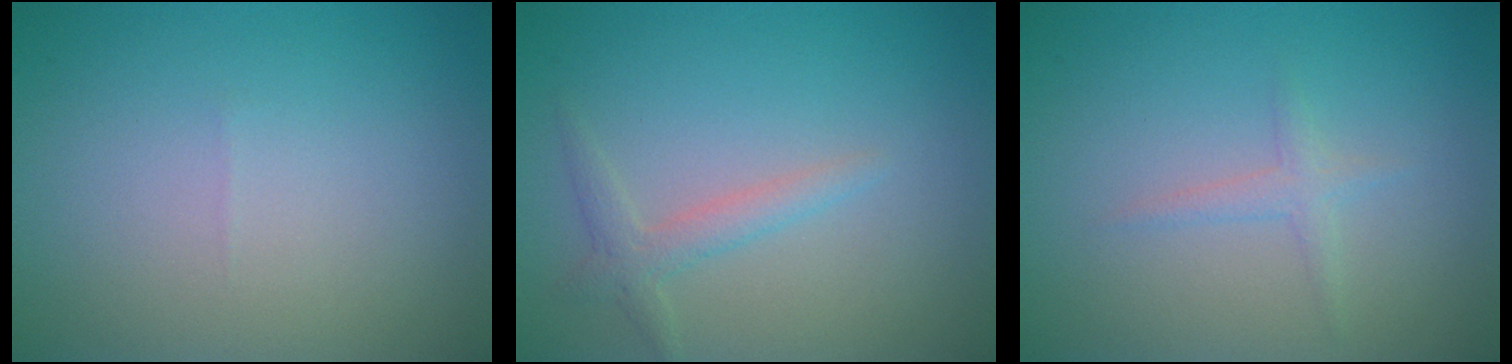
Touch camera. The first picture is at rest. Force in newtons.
{"total": 1.9, "press": 1.9, "slide": 0.1}
{"total": 1.2, "press": 1.2, "slide": 0.1}